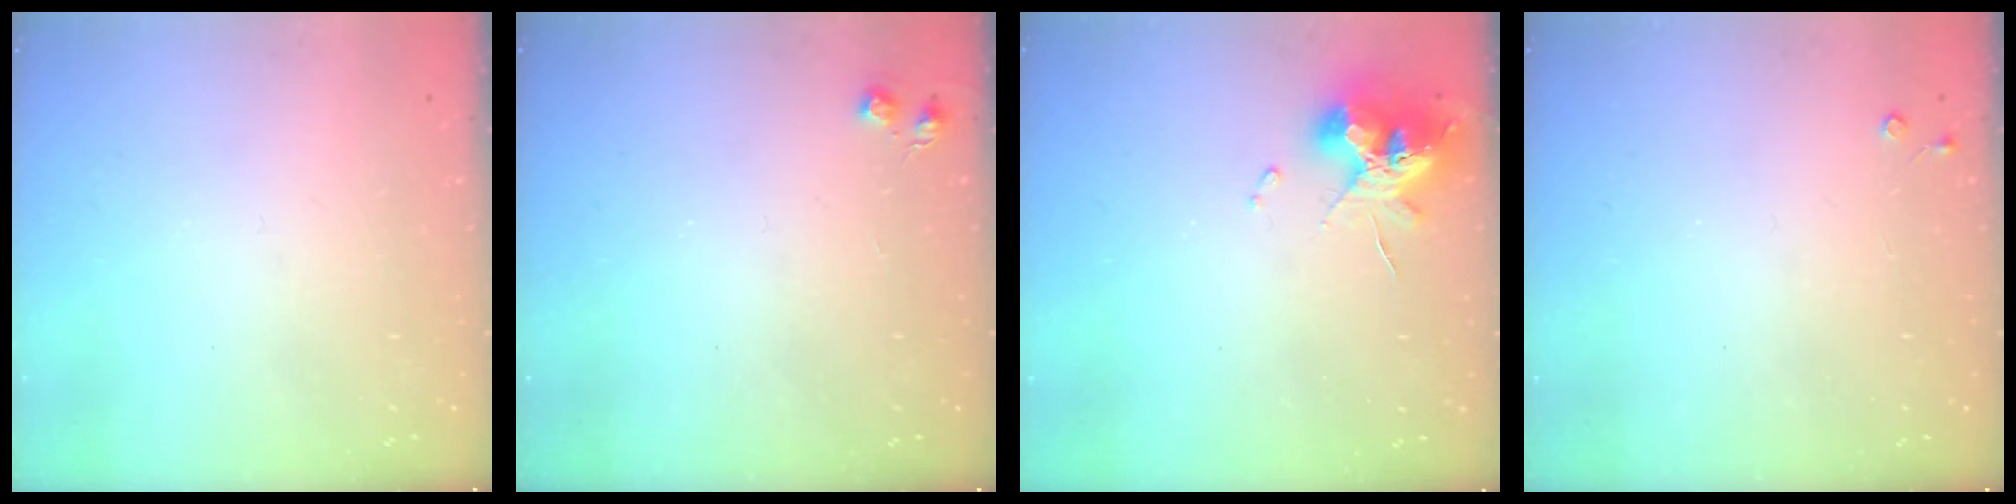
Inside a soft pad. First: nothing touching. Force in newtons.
{"total": 5.2, "press": 5.2, "slide": 0.6}
{"total": 10.8, "press": 10.7, "slide": 1.4}
{"total": 3.2, "press": 3.1, "slide": 0.4}